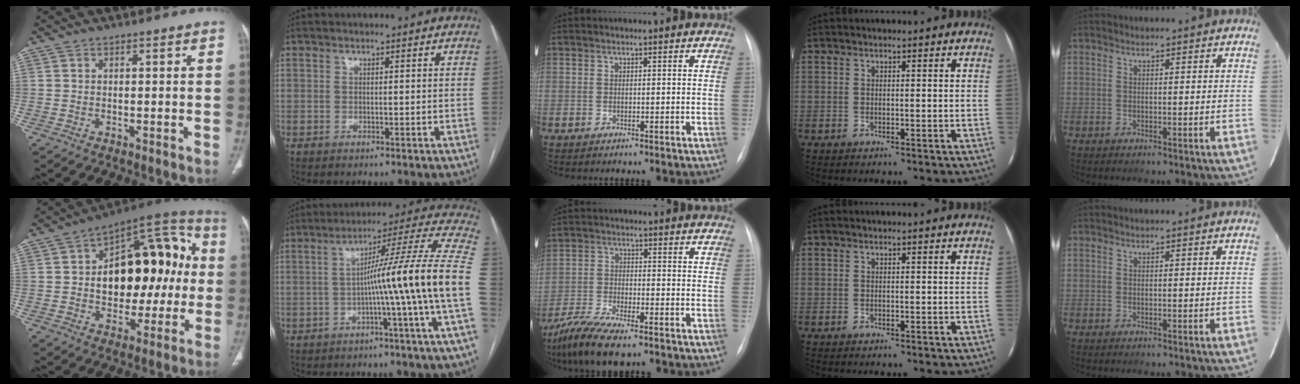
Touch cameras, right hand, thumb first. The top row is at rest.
{"thumb": {"total": 23.4, "force": [1.0, 13.8, 18.8], "torque": [-0.222, 0.041, 0.018]}, "index": {"total": 16.4, "force": [-3.4, -3.1, 15.7], "torque": [-0.205, 0.021, -0.063]}, "middle": {"total": 9.6, "force": [-7.3, 1.8, 6.0], "torque": [-0.117, -0.023, -0.129]}}